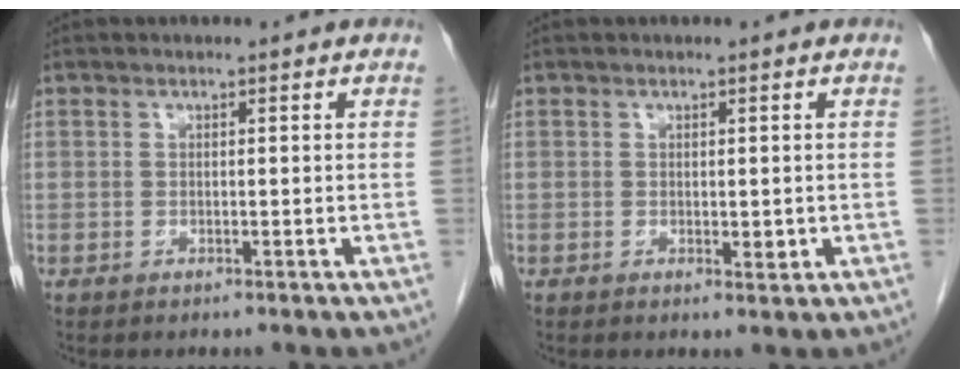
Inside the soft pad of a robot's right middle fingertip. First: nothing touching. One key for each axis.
{"total": 1.3, "fx": -0.1, "fy": 0.7, "fz": 1.1, "tx": -0.011, "ty": -0.003, "tz": 0.001}